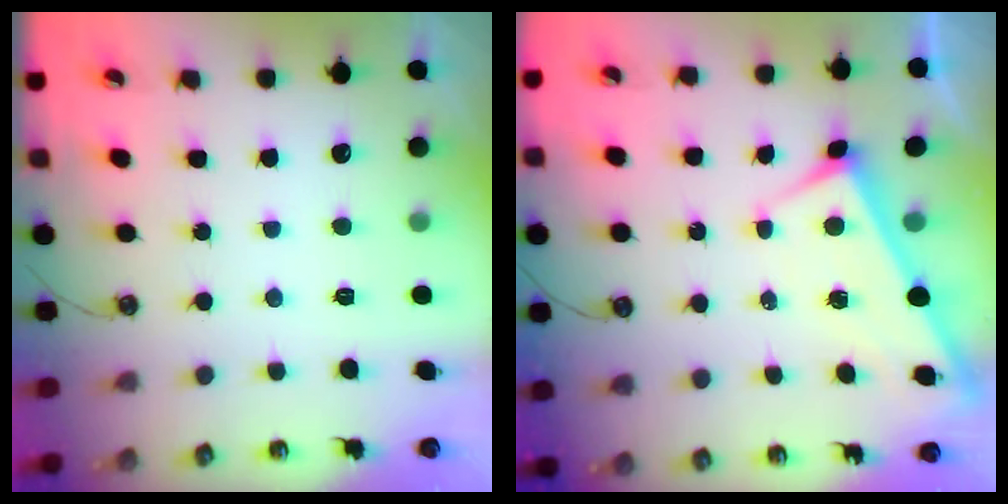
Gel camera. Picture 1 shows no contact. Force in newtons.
{"total": 2.7, "press": 2.7, "slide": 0.3}